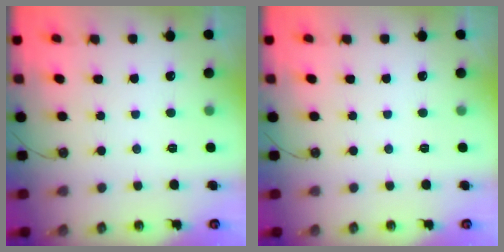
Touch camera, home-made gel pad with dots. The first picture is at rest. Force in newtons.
{"total": 0.0}